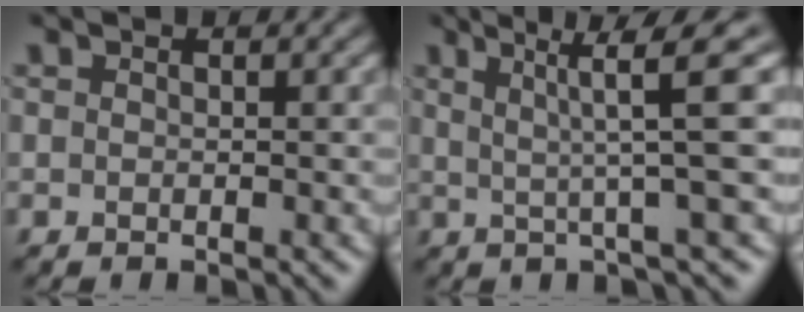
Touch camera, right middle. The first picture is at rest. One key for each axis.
{"total": 5.8, "fx": 1.3, "fy": 0.5, "fz": 5.7, "tx": -0.096, "ty": 0.010, "tz": 0.025}